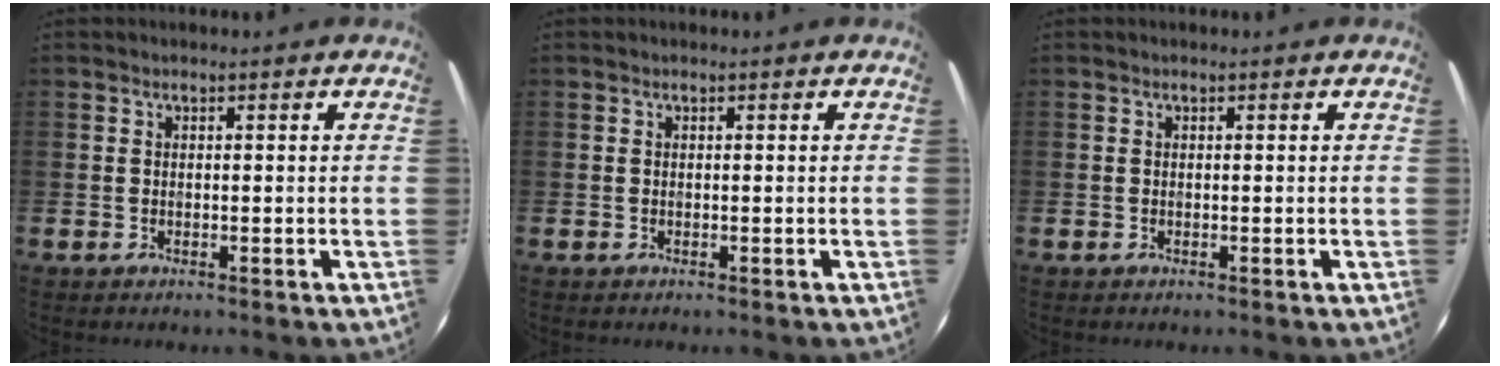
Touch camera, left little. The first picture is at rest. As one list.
[{"total": 0.0}, {"total": 0.0}]